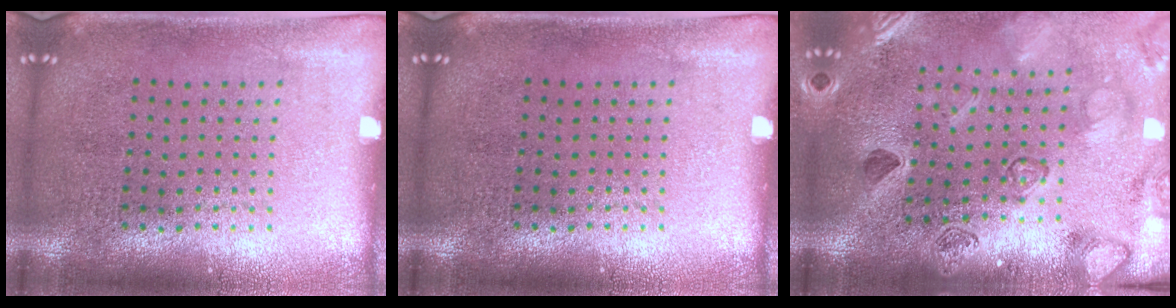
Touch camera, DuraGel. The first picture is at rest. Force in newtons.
{"total": 0.0}
{"total": 2.3, "press": 2.3, "slide": 0.2}